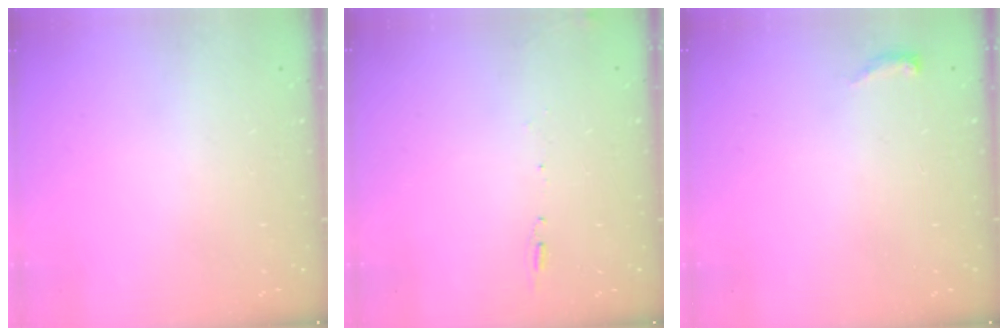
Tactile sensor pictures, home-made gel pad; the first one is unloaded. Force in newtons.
{"total": 5.6, "press": 5.3, "slide": 1.7}
{"total": 6.9, "press": 2.8, "slide": 6.3}